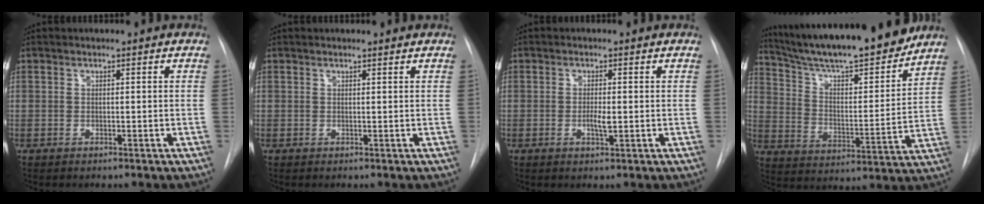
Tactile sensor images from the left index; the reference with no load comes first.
{"total": 1.2, "force": [1.2, 0.1, 0.1], "torque": [-0.011, 0.003, 0.013]}
{"total": 2.0, "force": [-0.4, 0.4, 1.9], "torque": [-0.038, -0.004, -0.006]}
{"total": 21.2, "force": [18.6, 2.0, 10.0], "torque": [-0.169, -0.012, 0.288]}